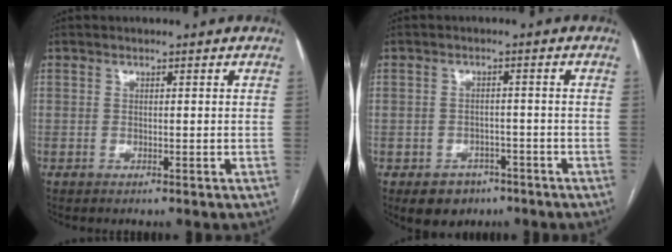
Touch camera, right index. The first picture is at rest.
{"total": 5.0, "force": [-2.9, 3.9, 1.2], "torque": [-0.013, 0.008, -0.034]}